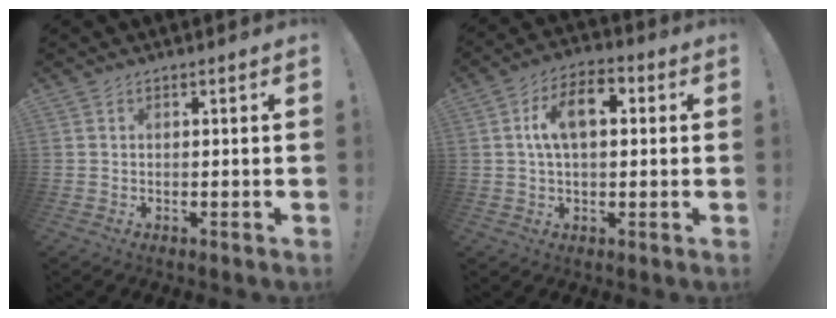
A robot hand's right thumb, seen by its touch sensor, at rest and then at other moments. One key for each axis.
{"total": 11.0, "fx": 2.2, "fy": 6.0, "fz": 9.0, "tx": -0.150, "ty": 0.012, "tz": 0.038}